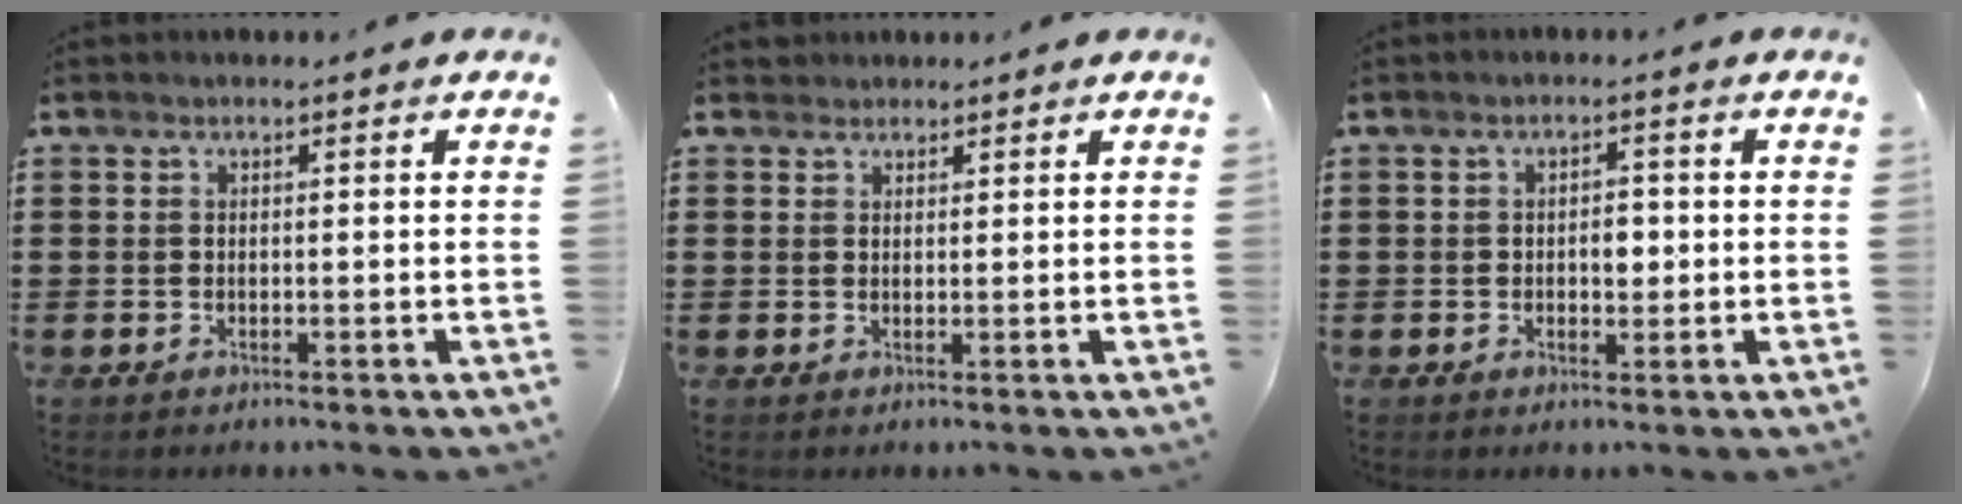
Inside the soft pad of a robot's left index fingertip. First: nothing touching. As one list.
[{"total": 1.4, "force": [1.3, 0.6, -0.1], "torque": [-0.002, 0.002, 0.026]}, {"total": 2.7, "force": [-0.2, 1.6, 2.2], "torque": [-0.028, -0.001, -0.011]}]